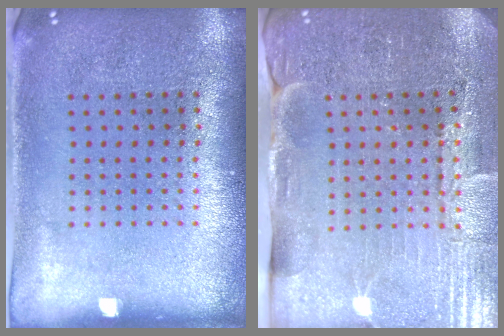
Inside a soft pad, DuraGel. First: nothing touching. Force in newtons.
{"total": 3.7, "press": 3.7, "slide": 0.3}